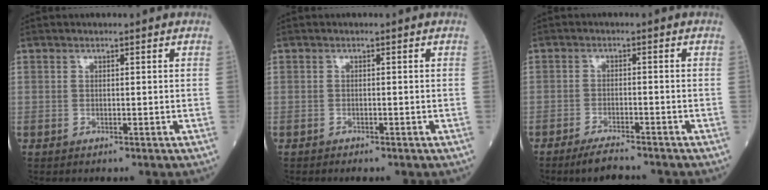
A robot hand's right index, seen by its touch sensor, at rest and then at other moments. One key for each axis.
{"total": 1.3, "fx": -1.1, "fy": 0.4, "fz": 0.5, "tx": -0.012, "ty": -0.002, "tz": -0.013}
{"total": 4.6, "fx": -4.1, "fy": 0.4, "fz": 2.0, "tx": -0.039, "ty": -0.012, "tz": -0.073}